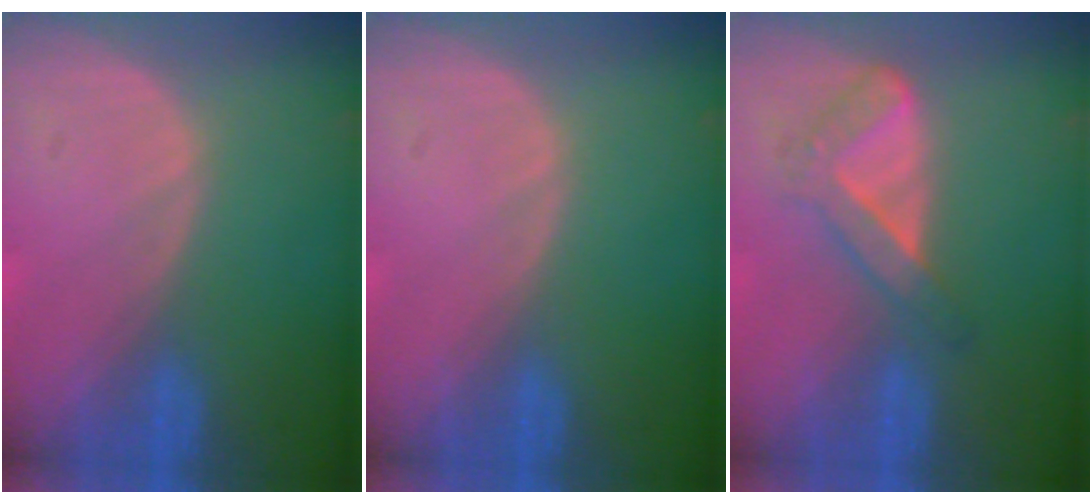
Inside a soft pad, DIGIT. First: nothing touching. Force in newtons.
{"total": 0.0}
{"total": 5.4, "press": 4.7, "slide": 2.7}